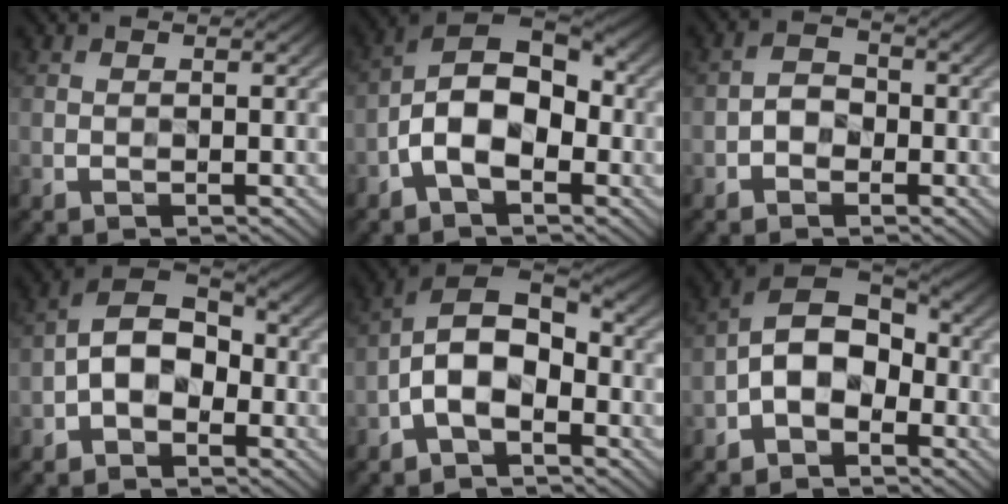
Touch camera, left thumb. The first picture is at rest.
{"total": 10.7, "force": [-3.0, 6.2, 8.2], "torque": [-0.140, 0.016, -0.067]}
{"total": 3.1, "force": [-2.0, 2.0, 1.3], "torque": [-0.015, 0.005, -0.043]}
{"total": 7.8, "force": [-2.7, 5.1, 5.3], "torque": [-0.080, 0.014, -0.059]}
{"total": 9.5, "force": [-2.6, 5.4, 7.3], "torque": [-0.140, 0.017, -0.060]}
{"total": 9.1, "force": [-2.9, 5.9, 6.3], "torque": [-0.104, 0.013, -0.066]}